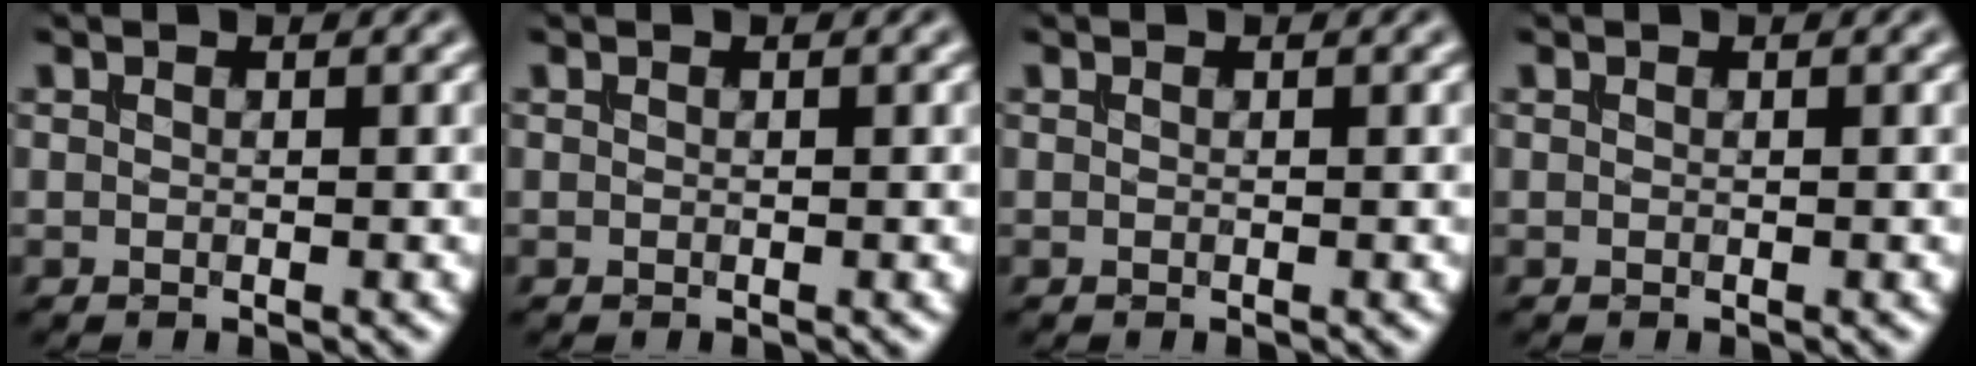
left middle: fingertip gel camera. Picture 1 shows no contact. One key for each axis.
{"total": 0.0}
{"total": 0.0}
{"total": 0.0}